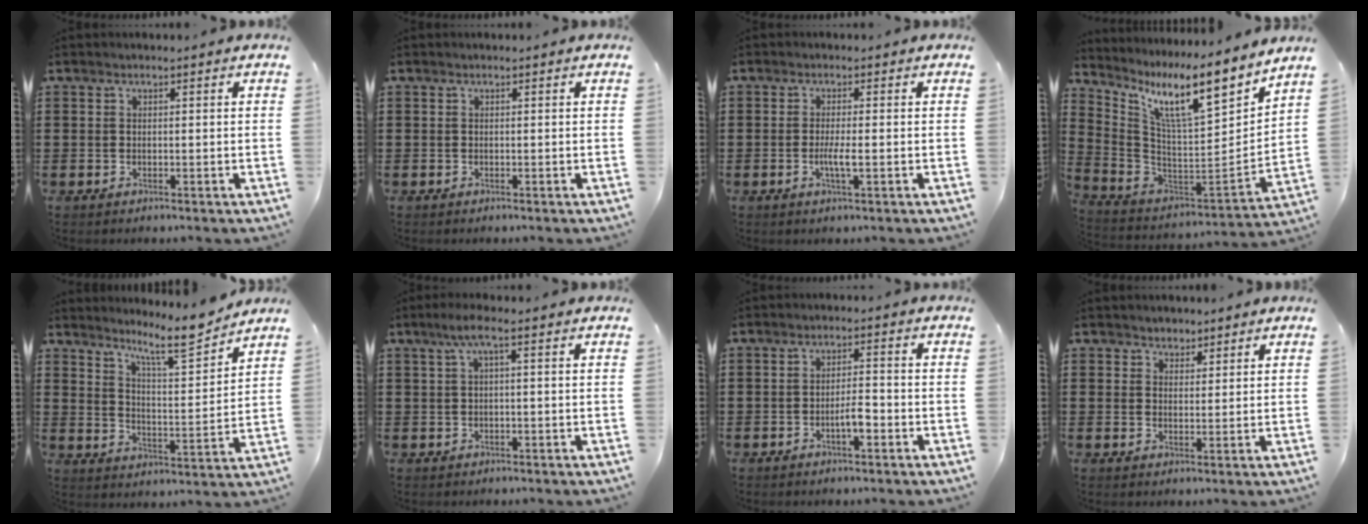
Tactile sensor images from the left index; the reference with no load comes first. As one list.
[{"total": 0.0}, {"total": 2.8, "force": [-0.5, 0.4, 2.8], "torque": [-0.056, -0.005, -0.012]}, {"total": 11.8, "force": [7.5, 2.0, 8.9], "torque": [-0.185, -0.049, 0.117]}, {"total": 9.0, "force": [7.8, 1.0, 4.4], "torque": [-0.085, -0.045, 0.131]}, {"total": 3.0, "force": [0.6, 0.2, 2.9], "torque": [-0.057, 0.003, 0.007]}, {"total": 3.4, "force": [-1.5, 0.9, 2.9], "torque": [-0.060, 0.004, -0.030]}, {"total": 2.1, "force": [1.8, 1.1, -0.2], "torque": [-0.004, 0.007, 0.034]}]